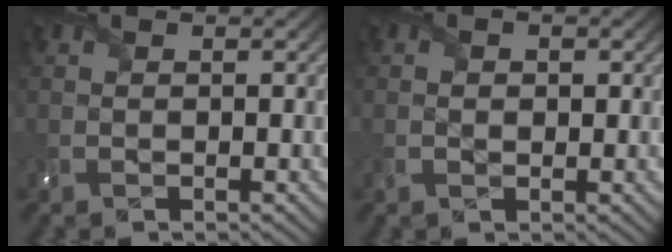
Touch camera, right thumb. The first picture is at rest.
{"total": 1.4, "force": [0.1, 1.1, 1.0], "torque": [-0.020, -0.004, 0.004]}